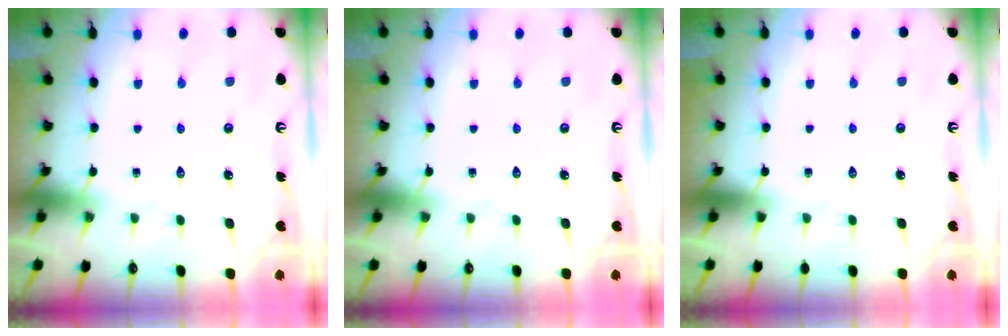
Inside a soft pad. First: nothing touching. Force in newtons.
{"total": 0.0}
{"total": 0.0}